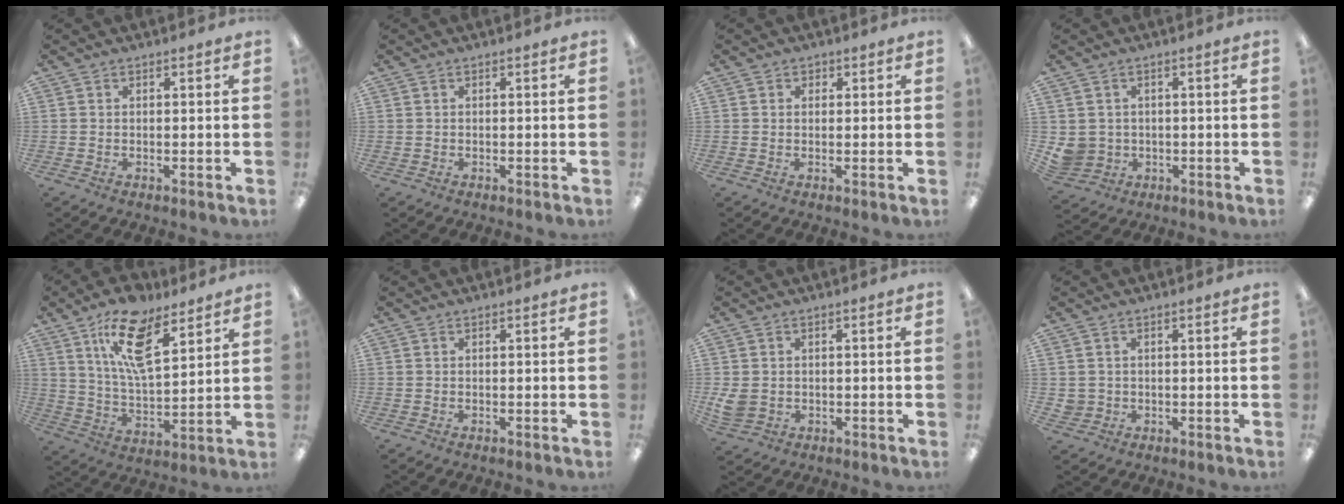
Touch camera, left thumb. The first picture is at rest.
{"total": 0.0}
{"total": 1.0, "force": [0.4, 1.0, 0.0], "torque": [0.008, -0.001, 0.004]}
{"total": 4.1, "force": [0.1, 4.1, 0.6], "torque": [-0.021, -0.001, 0.005]}
{"total": 16.0, "force": [9.6, 6.5, 11.0], "torque": [-0.190, -0.033, 0.166]}
{"total": 0.0}
{"total": 3.7, "force": [-0.2, 3.3, 1.8], "torque": [-0.038, -0.005, -0.005]}
{"total": 1.9, "force": [0.1, 1.9, 0.1], "torque": [-0.007, -0.001, -0.001]}